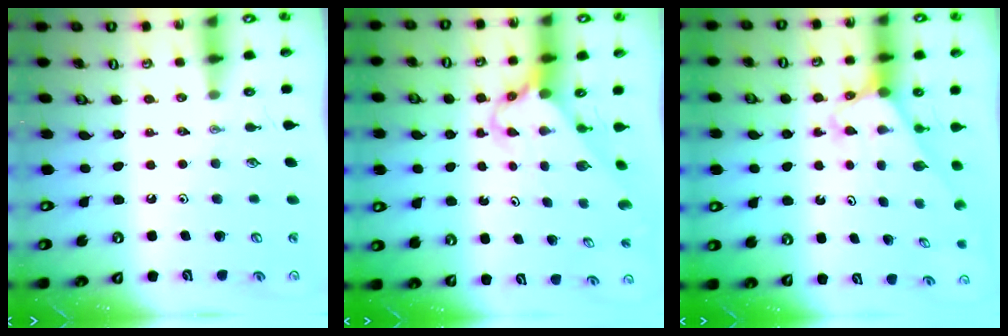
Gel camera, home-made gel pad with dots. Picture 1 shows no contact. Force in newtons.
{"total": 2.6, "press": 2.6, "slide": 0.2}
{"total": 2.8, "press": 2.8, "slide": 0.2}